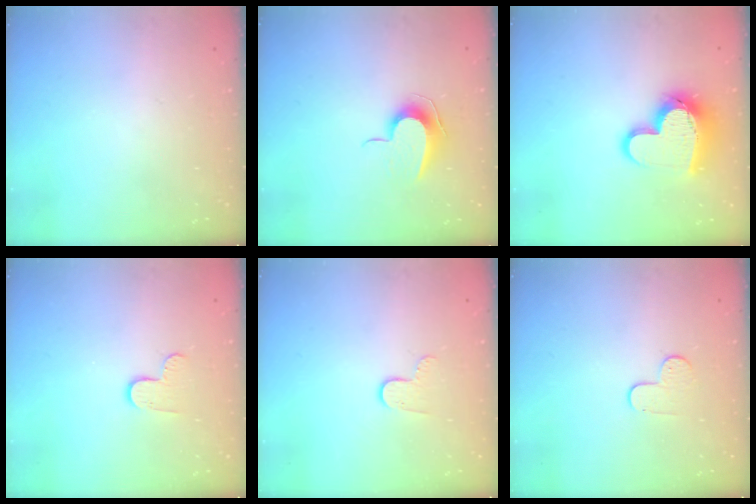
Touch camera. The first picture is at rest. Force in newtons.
{"total": 9.9, "press": 9.9, "slide": 0.3}
{"total": 15.5, "press": 15.4, "slide": 1.6}
{"total": 5.6, "press": 5.6, "slide": 0.5}
{"total": 5.7, "press": 5.7, "slide": 0.5}
{"total": 6.2, "press": 6.2, "slide": 0.6}